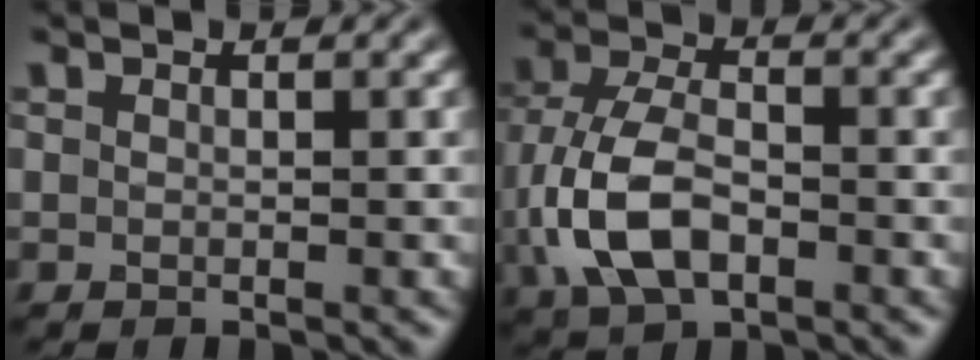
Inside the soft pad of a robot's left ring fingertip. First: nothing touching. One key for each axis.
{"total": 7.2, "fx": -1.9, "fy": 4.2, "fz": 5.6, "tx": -0.126, "ty": 0.000, "tz": -0.043}